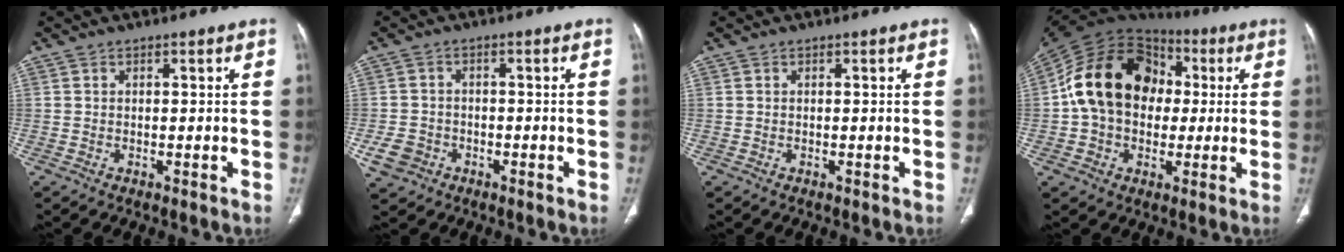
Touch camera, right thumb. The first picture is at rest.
{"total": 4.7, "force": [-1.9, 3.9, 1.6], "torque": [-0.028, 0.013, -0.030]}
{"total": 0.0}
{"total": 19.8, "force": [1.6, 15.1, 12.8], "torque": [-0.210, 0.036, 0.021]}